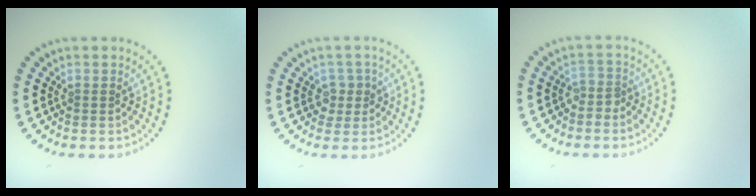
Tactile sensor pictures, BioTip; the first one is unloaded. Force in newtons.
{"total": 1.9, "press": 1.5, "slide": 1.1}
{"total": 1.3, "press": 1.0, "slide": 0.9}